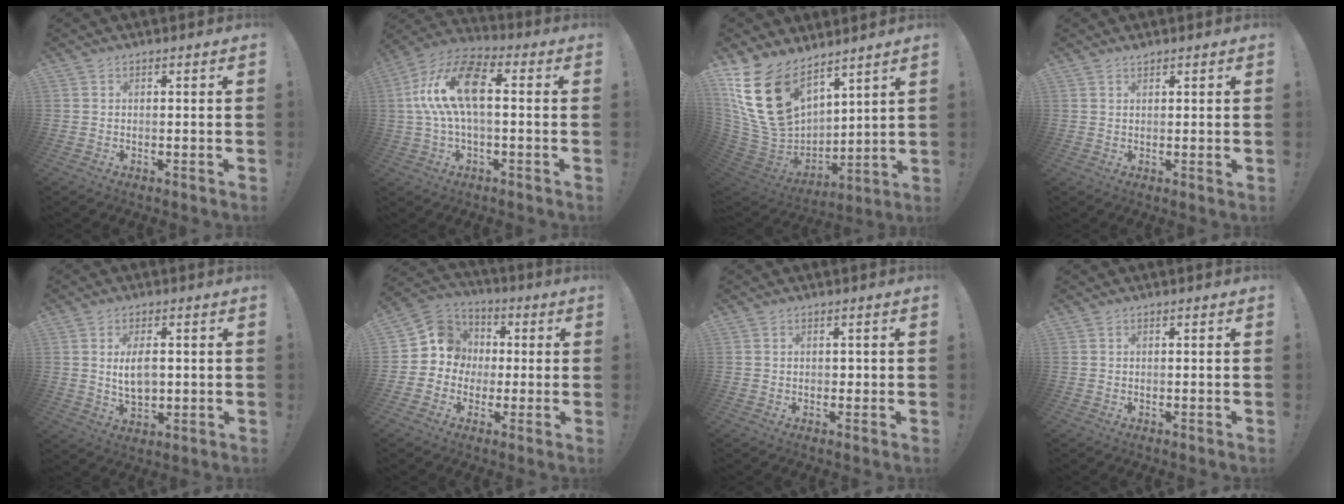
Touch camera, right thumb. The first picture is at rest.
{"total": 16.5, "force": [1.7, 7.8, 14.5], "torque": [-0.273, 0.011, 0.029]}
{"total": 20.1, "force": [11.1, 11.9, 11.7], "torque": [-0.230, -0.068, 0.215]}
{"total": 1.0, "force": [0.9, 0.0, 0.5], "torque": [-0.009, -0.001, 0.016]}
{"total": 7.0, "force": [0.6, 3.9, 5.7], "torque": [-0.097, -0.003, 0.008]}
{"total": 10.7, "force": [-0.3, 10.3, 3.2], "torque": [-0.047, 0.016, 0.004]}
{"total": 1.1, "force": [0.0, 1.0, 0.4], "torque": [-0.006, 0.003, -0.002]}
{"total": 0.0}